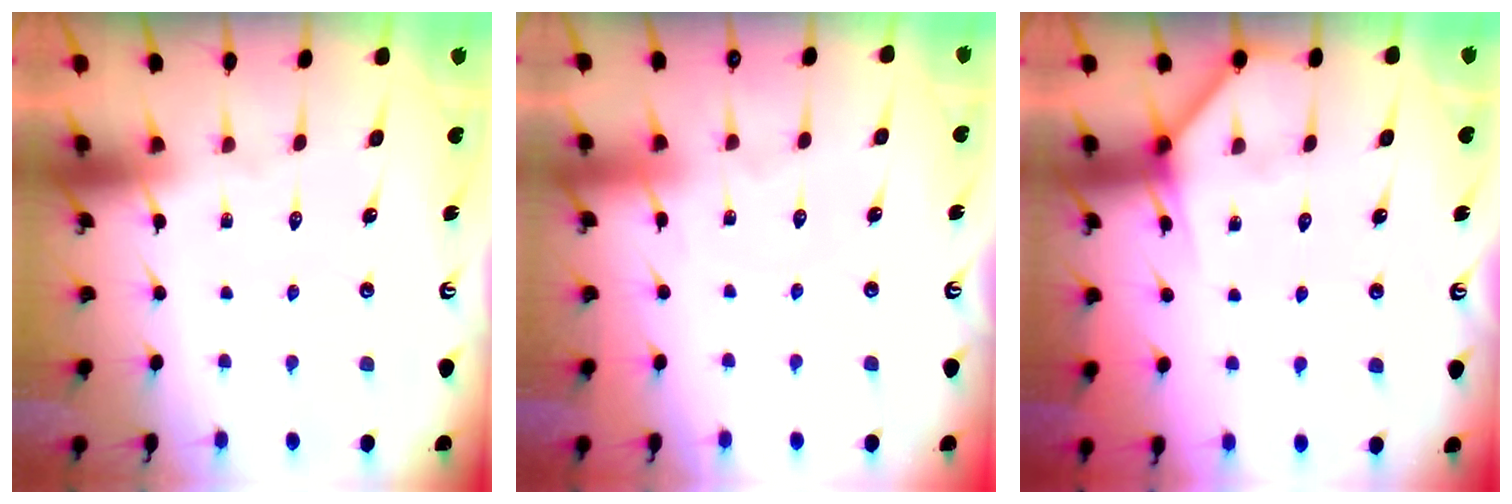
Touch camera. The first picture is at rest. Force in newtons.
{"total": 3.8, "press": 3.7, "slide": 0.4}
{"total": 5.3, "press": 5.3, "slide": 0.5}